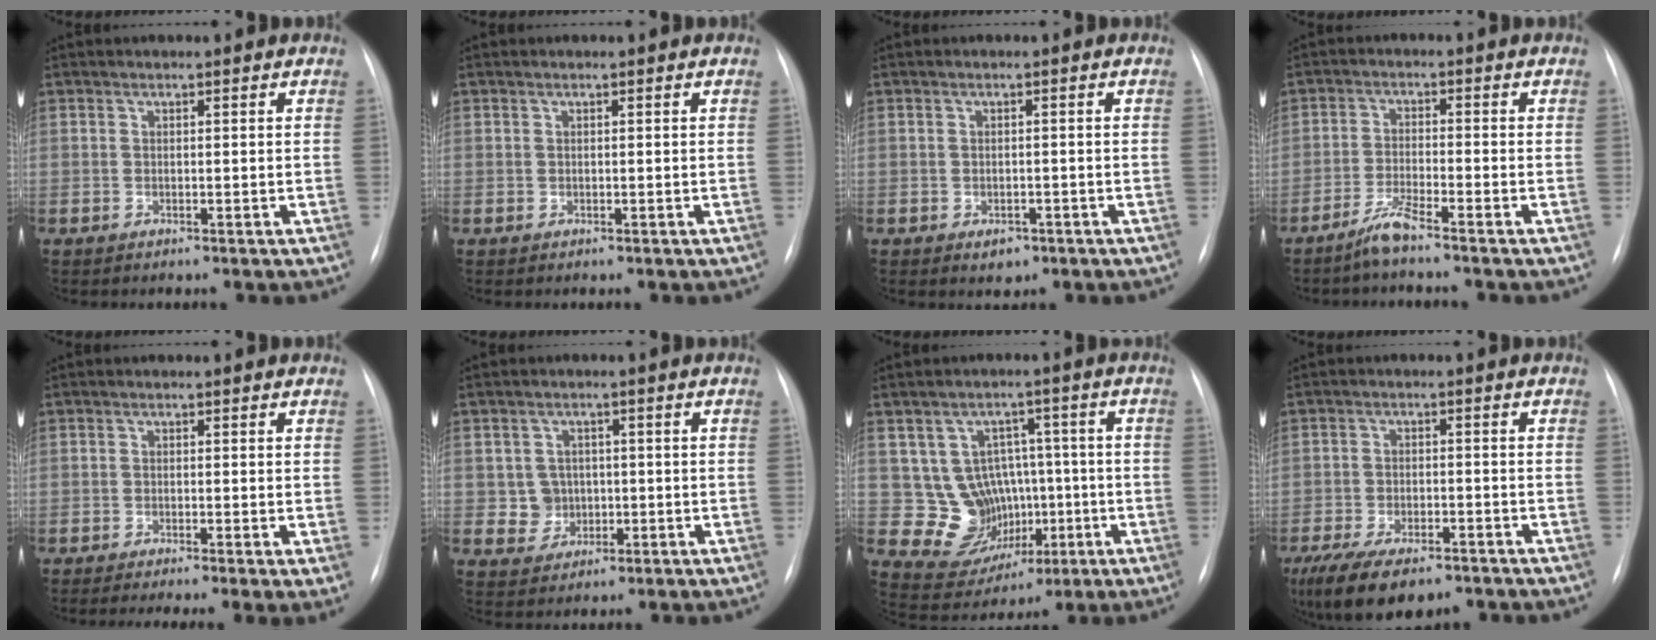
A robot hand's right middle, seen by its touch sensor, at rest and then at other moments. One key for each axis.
{"total": 0.0}
{"total": 2.0, "fx": -1.0, "fy": 1.4, "fz": 1.0, "tx": -0.010, "ty": 0.002, "tz": -0.005}
{"total": 3.6, "fx": -3.0, "fy": -0.5, "fz": 1.9, "tx": -0.048, "ty": -0.010, "tz": -0.066}
{"total": 4.3, "fx": -2.4, "fy": 0.4, "fz": 3.6, "tx": -0.050, "ty": -0.016, "tz": -0.042}
{"total": 4.0, "fx": -0.1, "fy": 4.0, "fz": 0.5, "tx": 0.000, "ty": 0.011, "tz": 0.004}
{"total": 9.9, "fx": -0.4, "fy": 9.3, "fz": 3.3, "tx": -0.044, "ty": 0.037, "tz": 0.018}
{"total": 12.9, "fx": -9.3, "fy": 5.0, "fz": 7.5, "tx": -0.144, "ty": -0.013, "tz": -0.142}